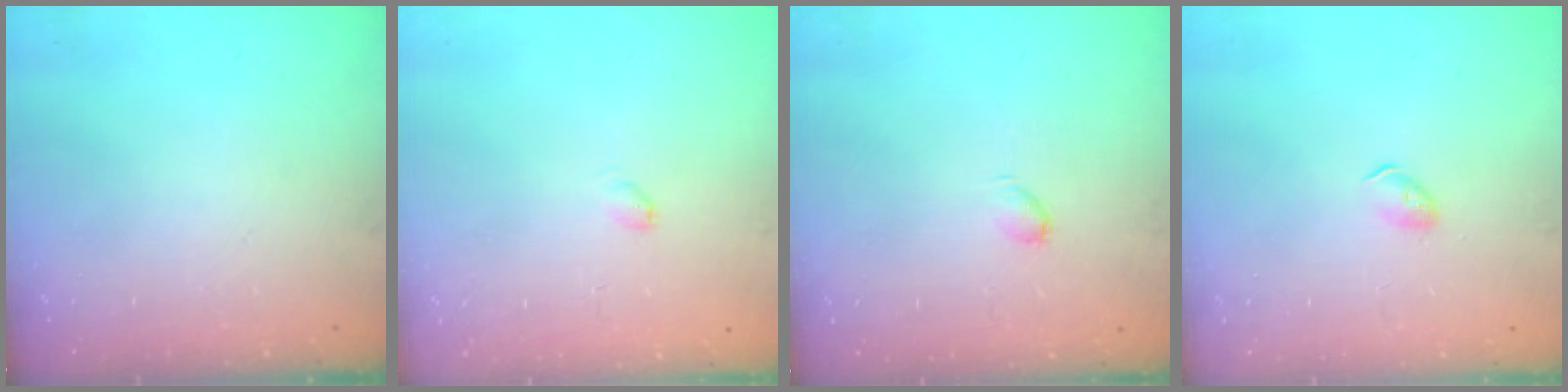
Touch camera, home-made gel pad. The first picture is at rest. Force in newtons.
{"total": 2.5, "press": 2.5, "slide": 0.4}
{"total": 2.3, "press": 2.3, "slide": 0.4}
{"total": 3.6, "press": 3.5, "slide": 0.6}